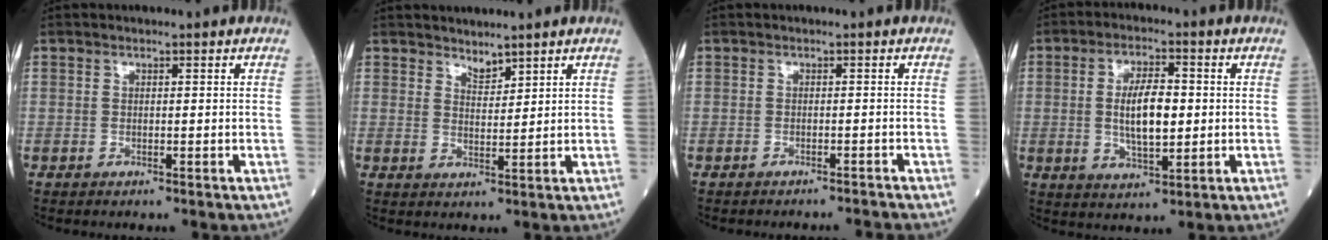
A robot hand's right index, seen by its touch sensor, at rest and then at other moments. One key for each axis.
{"total": 2.3, "fx": 2.2, "fy": 0.5, "fz": 0.5, "tx": -0.009, "ty": -0.004, "tz": 0.043}
{"total": 2.8, "fx": -2.7, "fy": -0.8, "fz": 0.0, "tx": 0.006, "ty": -0.005, "tz": -0.034}
{"total": 8.1, "fx": 0.2, "fy": 2.9, "fz": 7.6, "tx": -0.144, "ty": 0.002, "tz": 0.005}